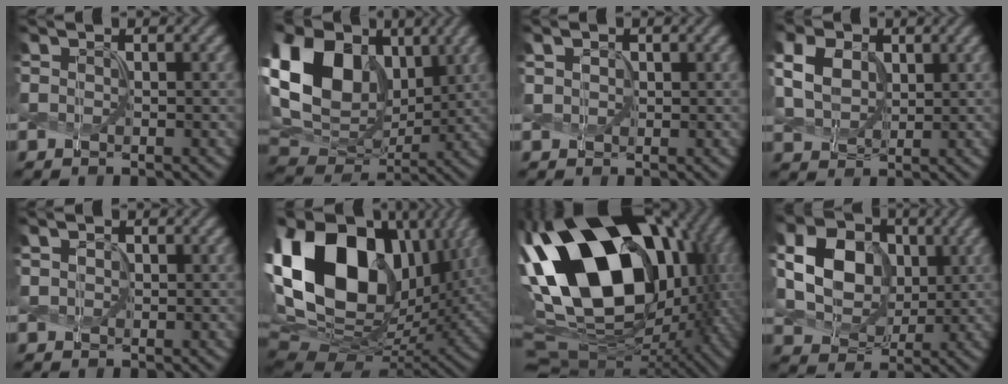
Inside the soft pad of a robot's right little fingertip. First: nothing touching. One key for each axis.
{"total": 15.3, "fx": 4.6, "fy": 11.0, "fz": 9.6, "tx": -0.209, "ty": 0.040, "tz": 0.083}
{"total": 1.2, "fx": 0.5, "fy": 1.0, "fz": 0.5, "tx": -0.025, "ty": 0.011, "tz": 0.013}
{"total": 3.9, "fx": 0.5, "fy": 3.0, "fz": 2.4, "tx": -0.078, "ty": 0.004, "tz": 0.017}
{"total": 0.9, "fx": 0.3, "fy": 0.8, "fz": 0.4, "tx": -0.020, "ty": 0.009, "tz": 0.013}
{"total": 19.0, "fx": 5.0, "fy": 13.6, "fz": 12.3, "tx": -0.264, "ty": 0.031, "tz": 0.096}
{"total": 20.1, "fx": 1.7, "fy": 13.3, "fz": 15.0, "tx": -0.281, "ty": 0.008, "tz": 0.041}
{"total": 7.6, "fx": 0.7, "fy": 6.1, "fz": 4.5, "tx": -0.112, "ty": 0.004, "tz": 0.011}